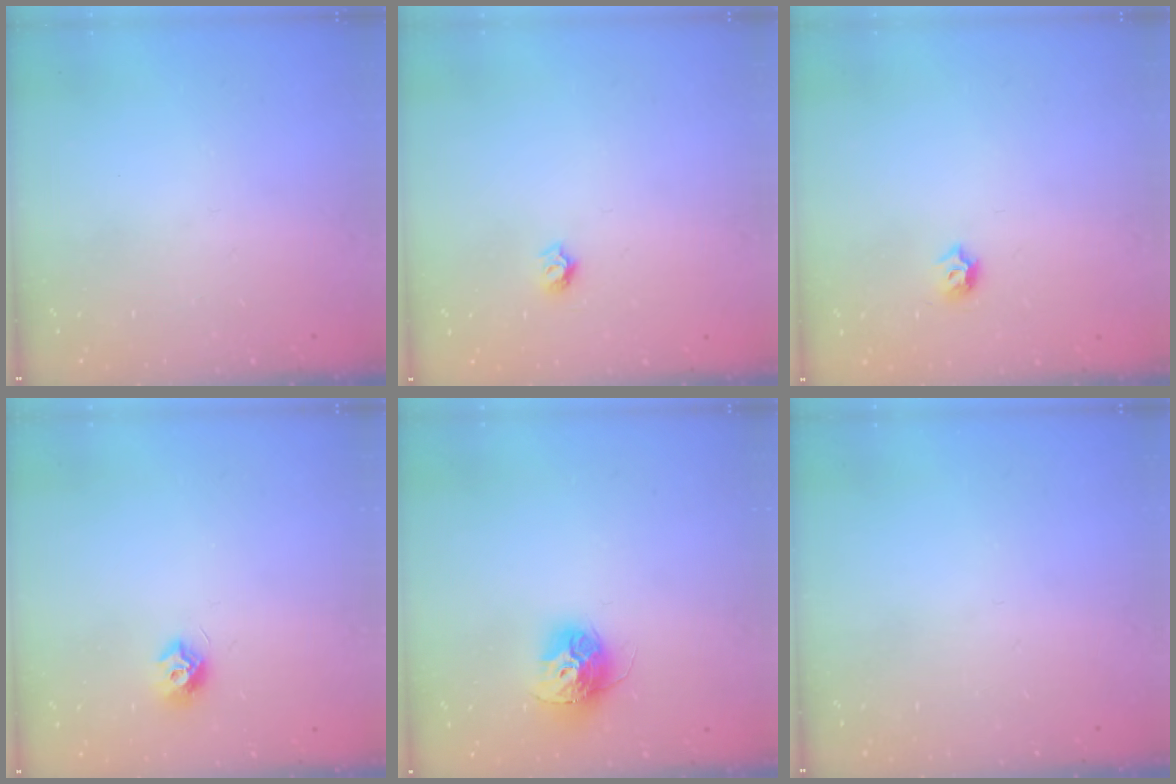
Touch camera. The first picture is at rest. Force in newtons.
{"total": 5.1, "press": 5.1, "slide": 0.4}
{"total": 4.0, "press": 3.9, "slide": 0.8}
{"total": 7.3, "press": 7.3, "slide": 0.3}
{"total": 12.2, "press": 12.1, "slide": 1.0}
{"total": 0.0}